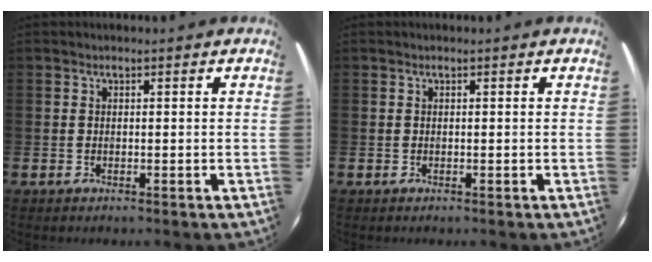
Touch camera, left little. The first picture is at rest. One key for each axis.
{"total": 0.0}